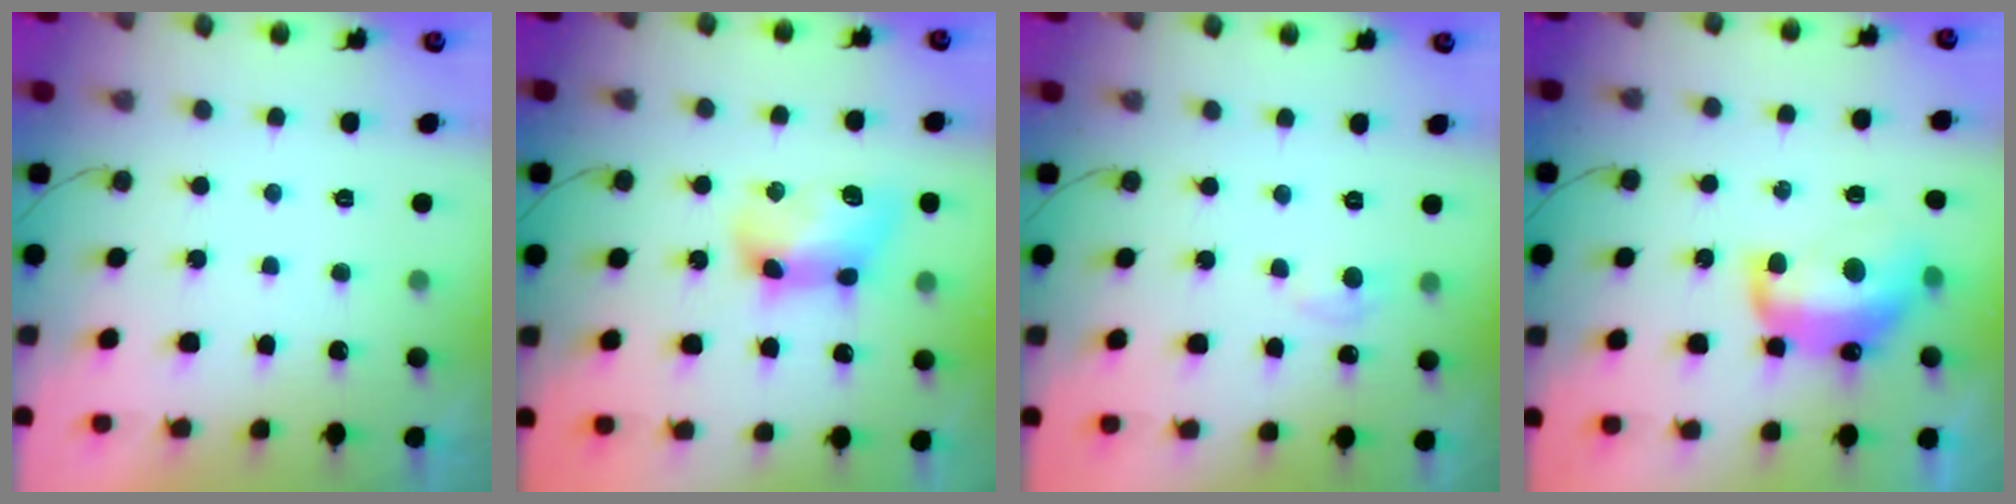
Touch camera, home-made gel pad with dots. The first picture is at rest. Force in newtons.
{"total": 12.1, "press": 12.1, "slide": 0.6}
{"total": 3.9, "press": 3.9, "slide": 0.5}
{"total": 14.5, "press": 14.5, "slide": 1.3}